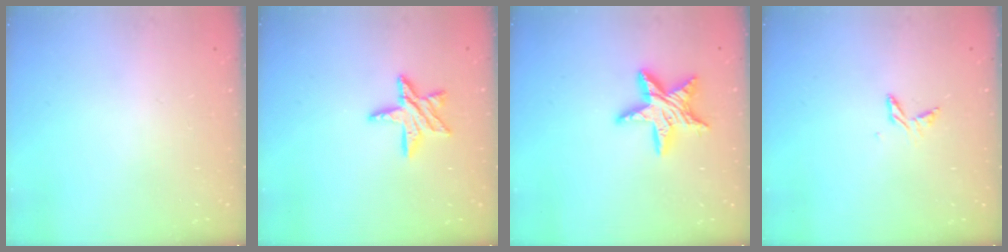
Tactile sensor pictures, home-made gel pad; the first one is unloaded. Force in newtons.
{"total": 10.3, "press": 10.3, "slide": 0.9}
{"total": 13.9, "press": 13.9, "slide": 1.0}
{"total": 5.3, "press": 5.2, "slide": 0.6}